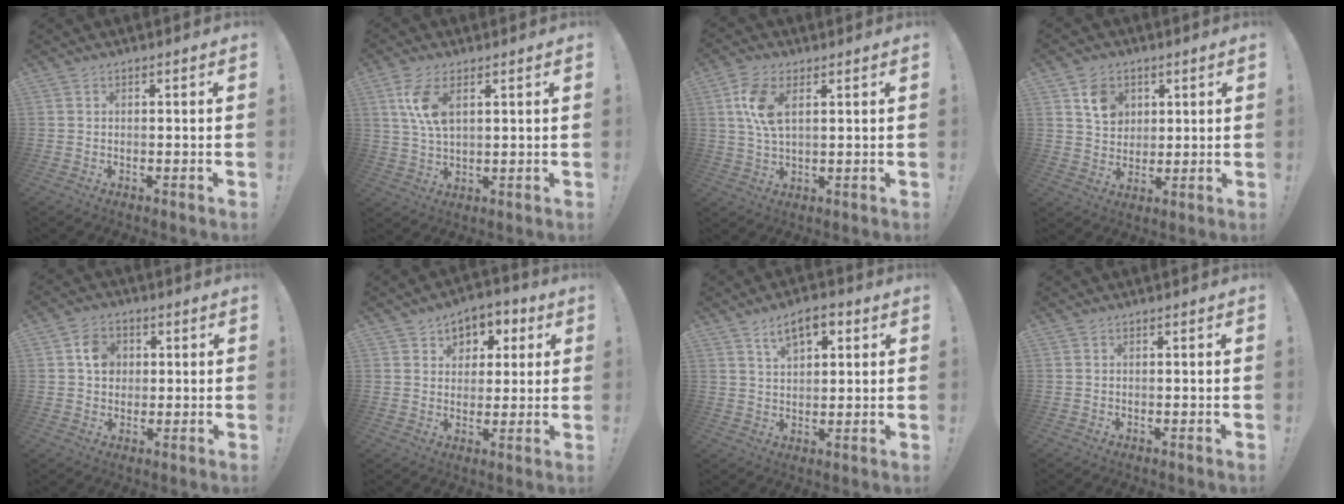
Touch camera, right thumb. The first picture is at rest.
{"total": 8.5, "force": [3.2, 3.8, 6.8], "torque": [-0.134, -0.008, 0.055]}
{"total": 8.8, "force": [3.0, 4.1, 7.2], "torque": [-0.153, -0.002, 0.053]}
{"total": 8.6, "force": [4.1, 7.0, 2.9], "torque": [-0.034, -0.016, 0.079]}
{"total": 6.9, "force": [1.7, 6.0, 2.9], "torque": [-0.031, 0.001, 0.031]}
{"total": 6.3, "force": [1.8, 5.8, 1.6], "torque": [-0.009, -0.012, 0.034]}
{"total": 8.1, "force": [4.3, 4.2, 5.5], "torque": [-0.081, -0.005, 0.077]}
{"total": 0.0}